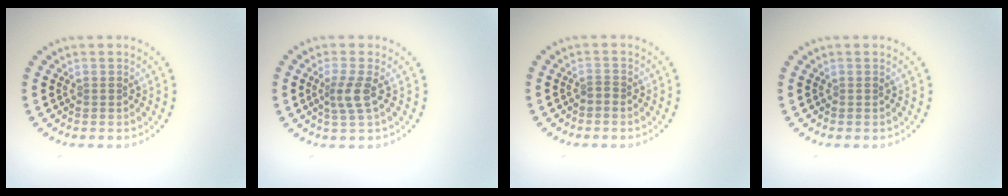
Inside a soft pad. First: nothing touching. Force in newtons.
{"total": 2.1, "press": 1.6, "slide": 1.4}
{"total": 0.6, "press": 0.4, "slide": 0.5}
{"total": 0.0}